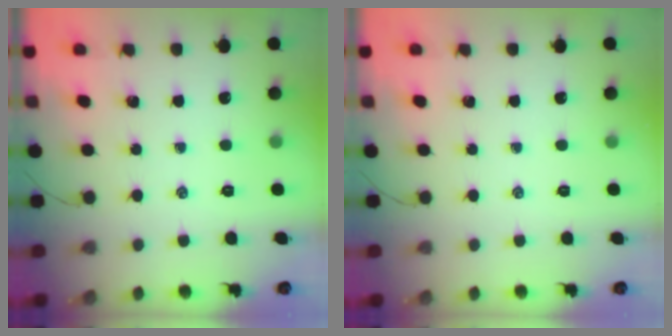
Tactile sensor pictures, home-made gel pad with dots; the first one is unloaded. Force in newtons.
{"total": 0.0}